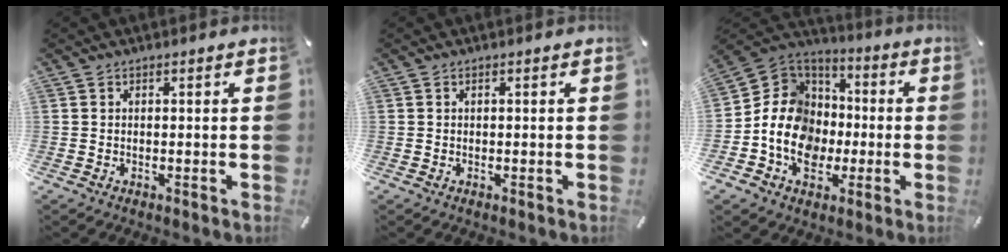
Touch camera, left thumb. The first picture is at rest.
{"total": 0.0}
{"total": 14.6, "force": [-3.3, 12.7, 6.3], "torque": [-0.144, 0.016, -0.057]}